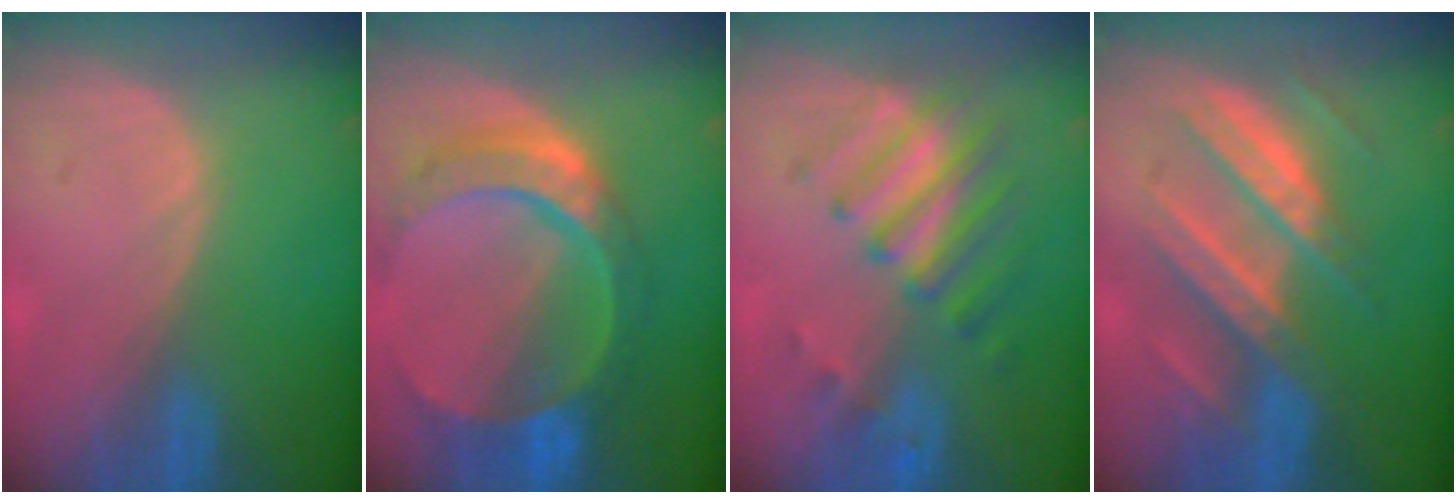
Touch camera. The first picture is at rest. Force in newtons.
{"total": 11.0, "press": 9.3, "slide": 5.8}
{"total": 7.8, "press": 7.0, "slide": 3.5}
{"total": 9.3, "press": 9.2, "slide": 0.8}